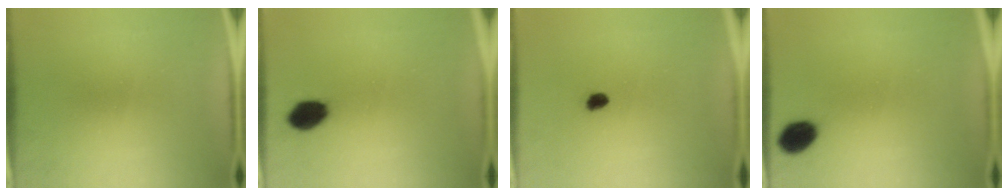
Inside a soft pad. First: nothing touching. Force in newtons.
{"total": 6.3}
{"total": 3.0}
{"total": 5.9}